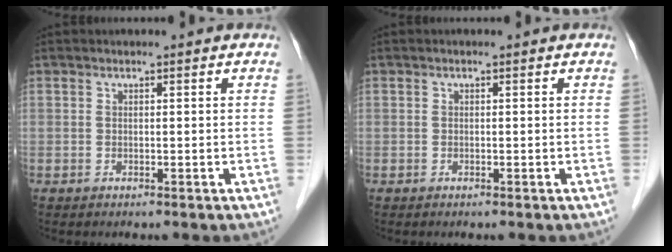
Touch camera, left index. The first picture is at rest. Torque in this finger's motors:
{"motor_torque": [0.00, 0.00, 0.00, -0.01]}